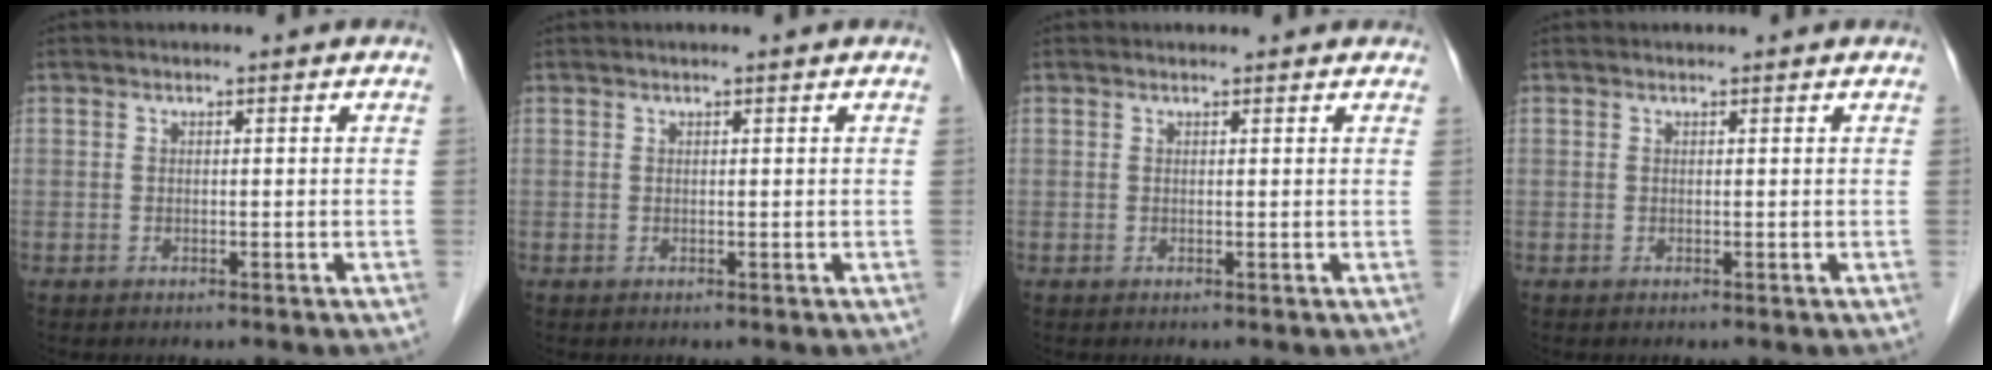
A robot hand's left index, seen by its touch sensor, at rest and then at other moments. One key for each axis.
{"total": 0.9, "fx": 0.7, "fy": -0.1, "fz": 0.6, "tx": -0.008, "ty": 0.009, "tz": 0.014}
{"total": 2.7, "fx": 2.4, "fy": 0.8, "fz": 0.8, "tx": -0.010, "ty": 0.013, "tz": 0.020}
{"total": 0.7, "fx": 0.7, "fy": 0.1, "fz": 0.2, "tx": -0.010, "ty": 0.006, "tz": 0.009}